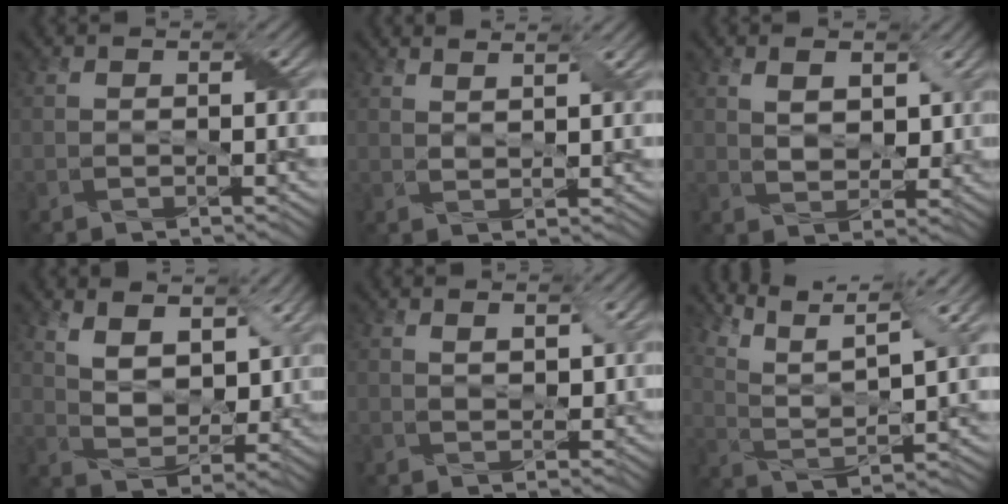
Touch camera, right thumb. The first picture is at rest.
{"total": 3.0, "force": [2.3, 0.5, 1.8], "torque": [-0.024, -0.006, 0.040]}
{"total": 4.6, "force": [2.1, 2.7, 3.1], "torque": [-0.063, -0.009, 0.038]}
{"total": 8.9, "force": [4.6, 4.9, 5.8], "torque": [-0.128, -0.007, 0.082]}
{"total": 2.4, "force": [1.1, 1.3, 1.8], "torque": [-0.033, -0.004, 0.024]}
{"total": 12.4, "force": [8.7, 3.0, 8.3], "torque": [-0.183, 0.000, 0.145]}